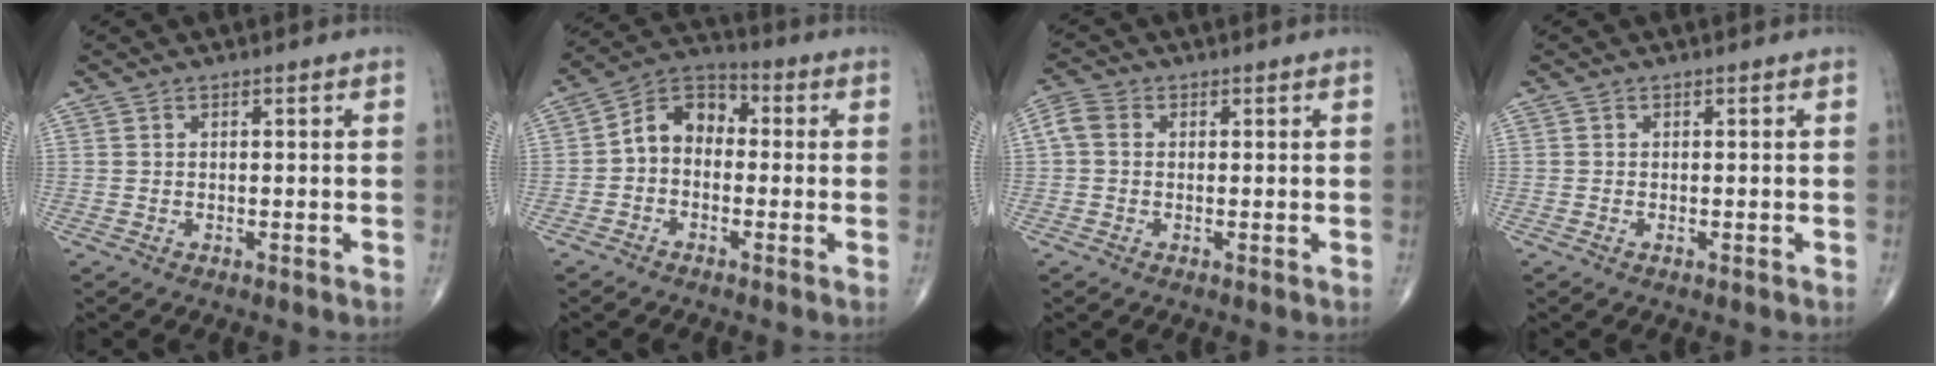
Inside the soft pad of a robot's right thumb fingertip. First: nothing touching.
{"total": 8.2, "force": [-0.6, 6.0, 5.5], "torque": [-0.066, 0.032, -0.032]}
{"total": 3.5, "force": [0.3, 2.7, 2.1], "torque": [-0.049, 0.013, -0.002]}
{"total": 0.0}